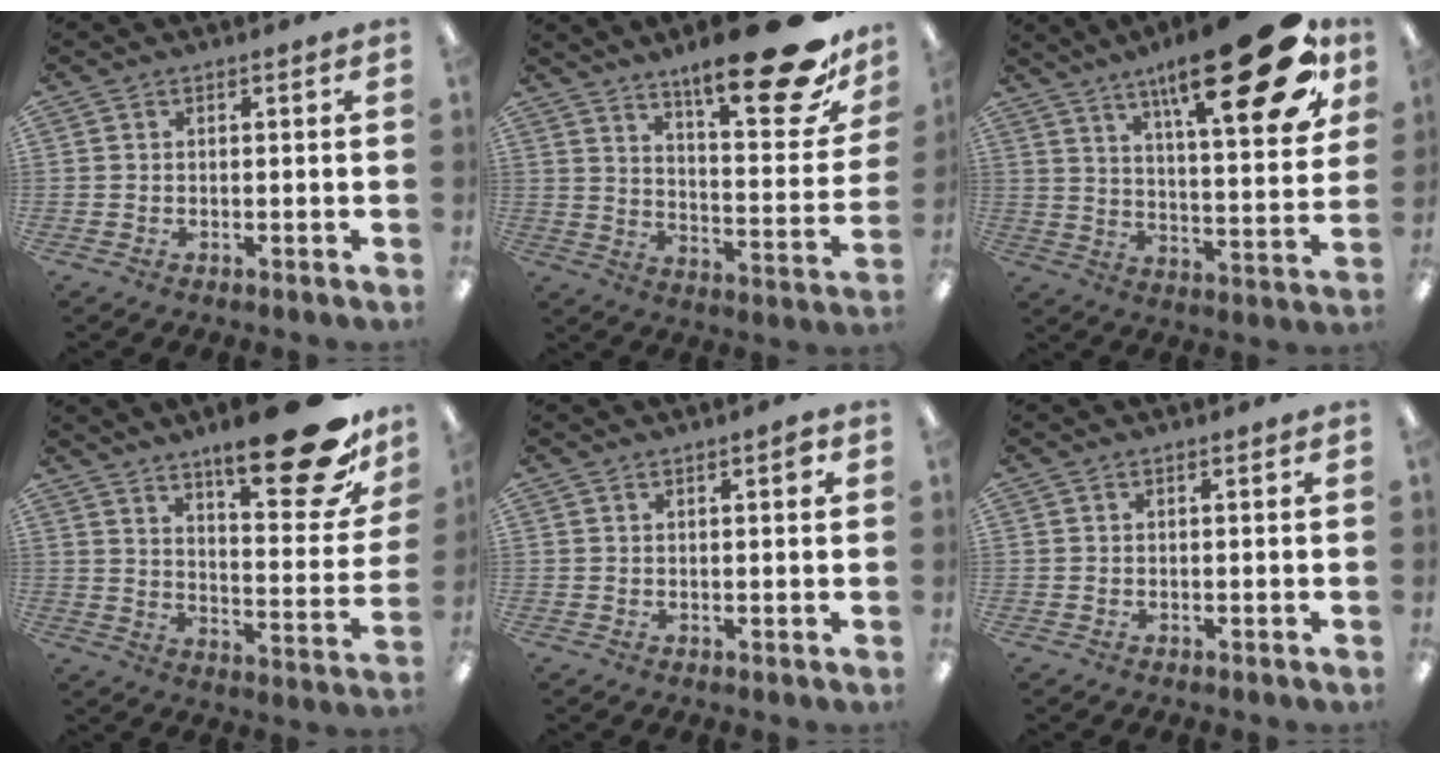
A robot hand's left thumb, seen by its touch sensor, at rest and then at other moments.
{"total": 22.9, "force": [15.6, 6.0, 15.7], "torque": [-0.231, -0.102, 0.247]}
{"total": 26.0, "force": [15.4, 7.0, 19.7], "torque": [-0.280, -0.093, 0.237]}
{"total": 24.2, "force": [15.6, 7.4, 16.9], "torque": [-0.234, -0.102, 0.246]}
{"total": 1.9, "force": [1.0, 0.5, 1.5], "torque": [-0.024, 0.001, 0.015]}
{"total": 0.0}